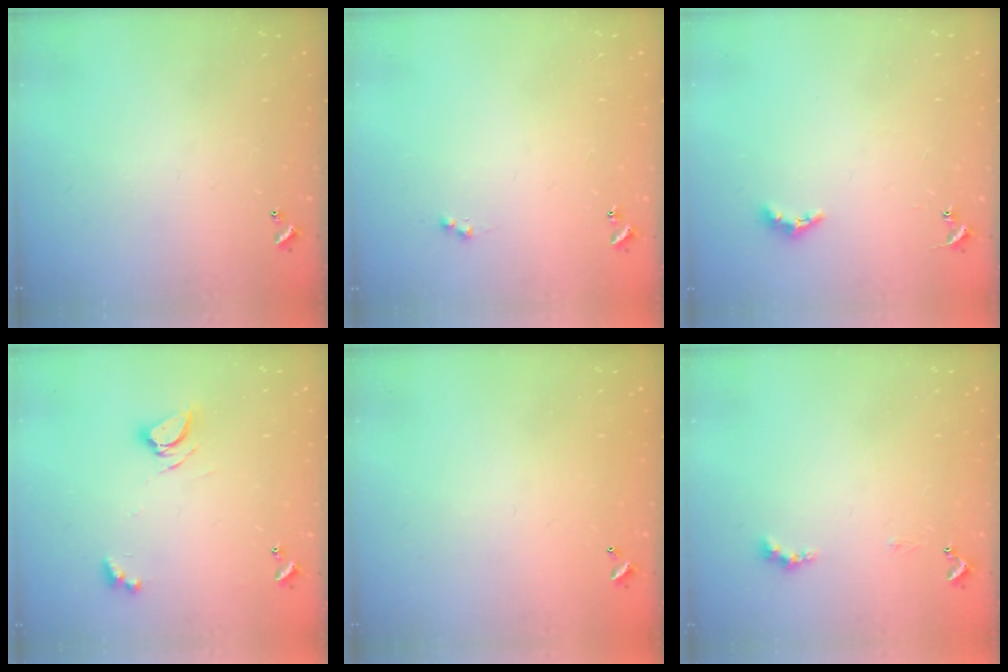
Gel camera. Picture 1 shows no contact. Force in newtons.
{"total": 1.2, "press": 1.1, "slide": 0.6}
{"total": 3.1, "press": 3.1, "slide": 0.6}
{"total": 6.0, "press": 6.0, "slide": 0.2}
{"total": 2.8, "press": 2.8, "slide": 0.1}
{"total": 1.5, "press": 1.4, "slide": 0.5}